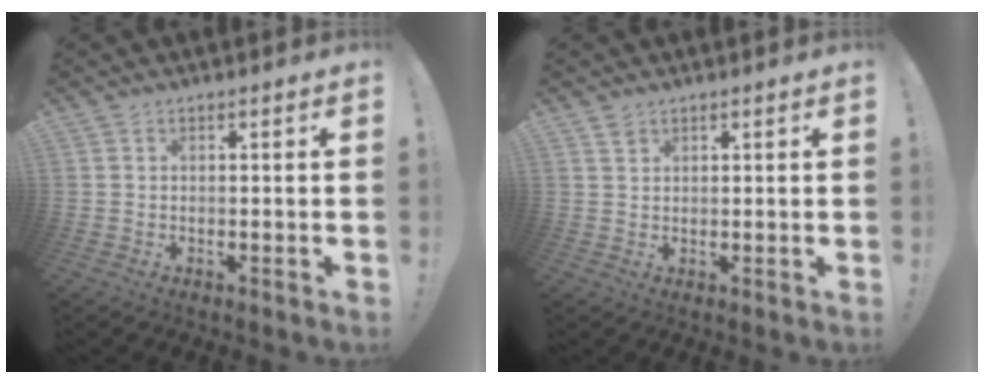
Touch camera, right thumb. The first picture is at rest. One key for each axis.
{"total": 1.9, "fx": 1.4, "fy": 1.2, "fz": 0.5, "tx": 0.003, "ty": -0.008, "tz": 0.025}